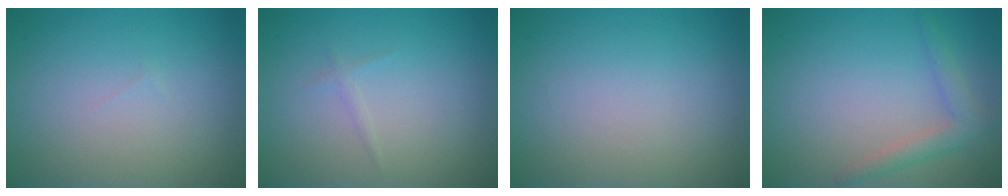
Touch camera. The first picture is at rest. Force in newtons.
{"total": 0.6, "press": 0.6, "slide": 0.1}
{"total": 0.0}
{"total": 2.3, "press": 2.3, "slide": 0.1}